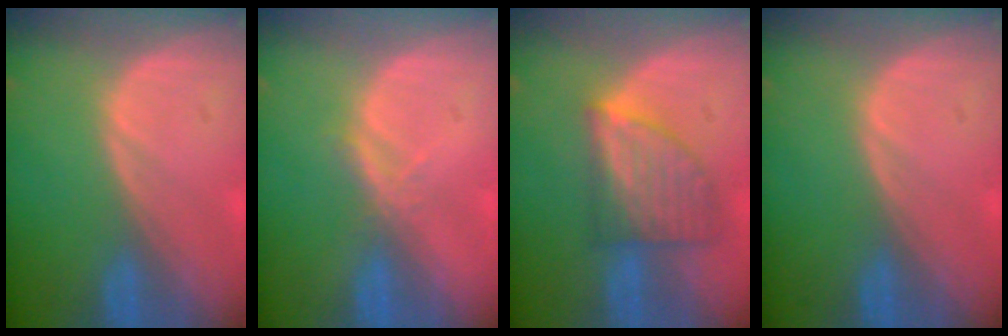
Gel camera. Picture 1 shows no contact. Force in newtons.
{"total": 1.8, "press": 1.6, "slide": 0.7}
{"total": 7.2, "press": 6.6, "slide": 2.8}
{"total": 0.0}